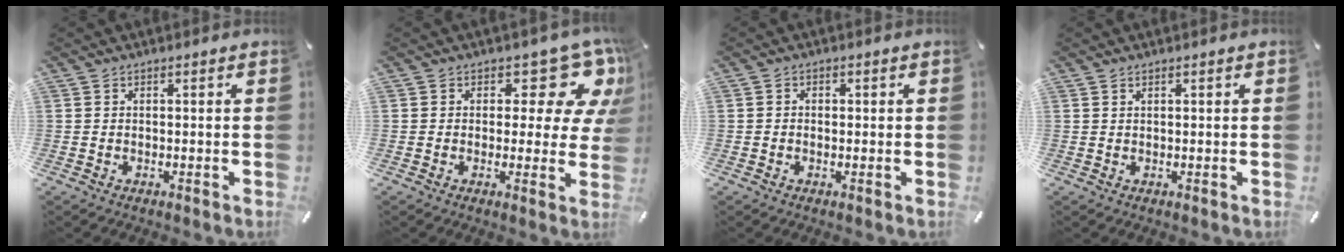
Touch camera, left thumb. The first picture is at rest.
{"total": 11.6, "force": [6.5, 5.6, 7.8], "torque": [-0.083, -0.059, 0.107]}
{"total": 1.2, "force": [-0.3, 0.9, 0.7], "torque": [-0.014, 0.004, -0.007]}
{"total": 0.7, "force": [0.3, 0.1, 0.6], "torque": [-0.011, 0.000, 0.006]}